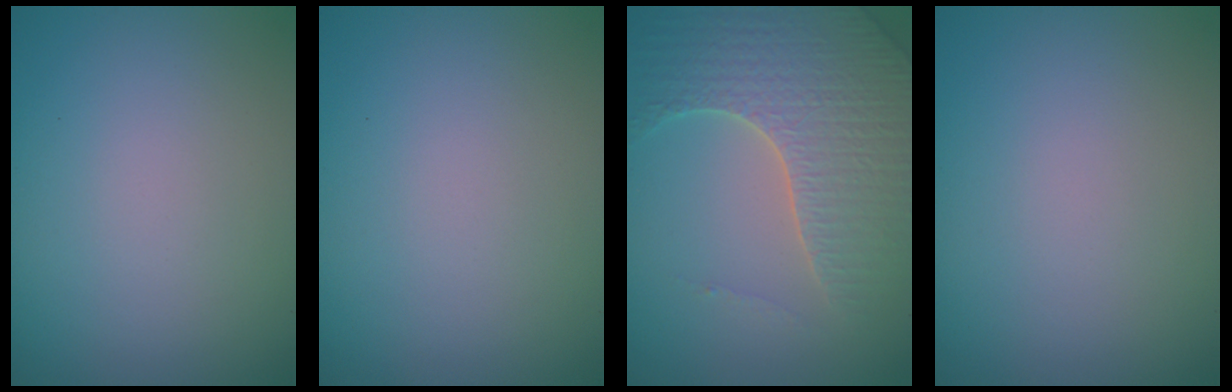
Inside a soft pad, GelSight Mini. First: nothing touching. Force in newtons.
{"total": 0.0}
{"total": 4.7, "press": 4.6, "slide": 1.2}
{"total": 0.0}